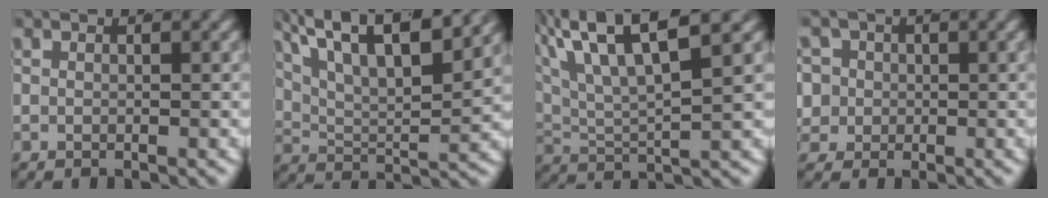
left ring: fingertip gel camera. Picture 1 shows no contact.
{"total": 8.2, "force": [4.5, 3.7, 5.8], "torque": [-0.103, -0.011, 0.081]}
{"total": 7.5, "force": [3.9, 3.4, 5.4], "torque": [-0.122, 0.000, 0.068]}
{"total": 7.2, "force": [0.0, 6.7, 2.7], "torque": [-0.074, -0.021, 0.001]}